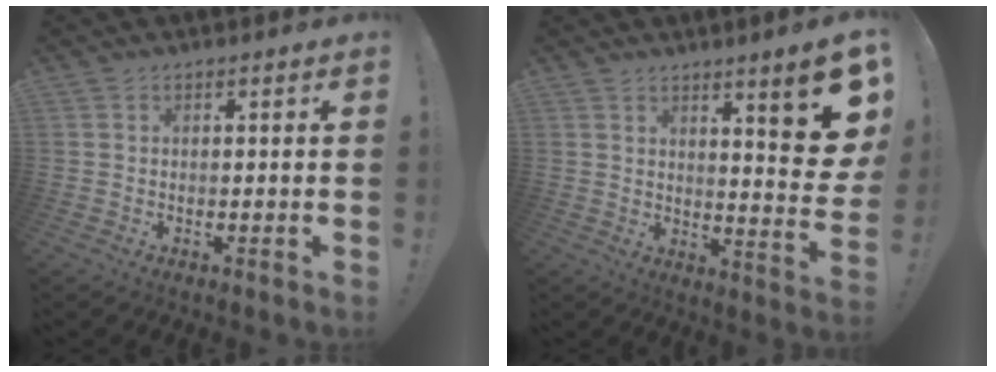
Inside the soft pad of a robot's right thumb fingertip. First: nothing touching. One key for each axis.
{"total": 12.6, "fx": 6.1, "fy": 1.3, "fz": 10.9, "tx": -0.130, "ty": -0.062, "tz": 0.087}